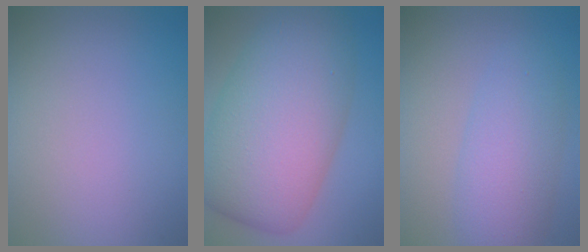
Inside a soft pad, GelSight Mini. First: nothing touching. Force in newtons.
{"total": 11.7, "press": 11.7, "slide": 0.4}
{"total": 4.9, "press": 4.9, "slide": 0.2}